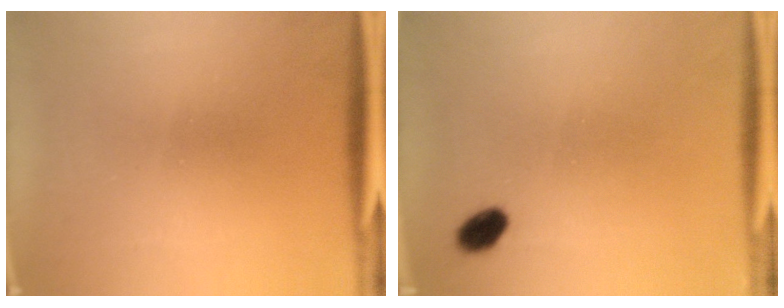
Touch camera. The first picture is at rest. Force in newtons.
{"total": 3.2}